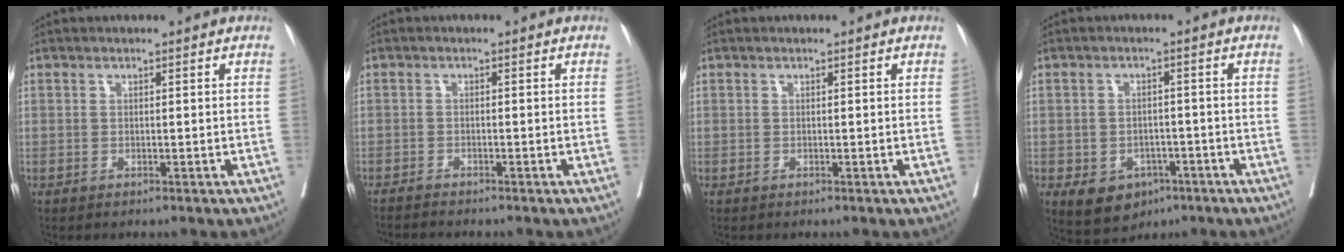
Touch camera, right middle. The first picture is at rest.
{"total": 2.8, "force": [-2.6, -0.4, 0.8], "torque": [-0.014, -0.007, -0.044]}
{"total": 0.0}
{"total": 6.7, "force": [-3.4, 5.0, 3.0], "torque": [-0.046, 0.004, -0.041]}